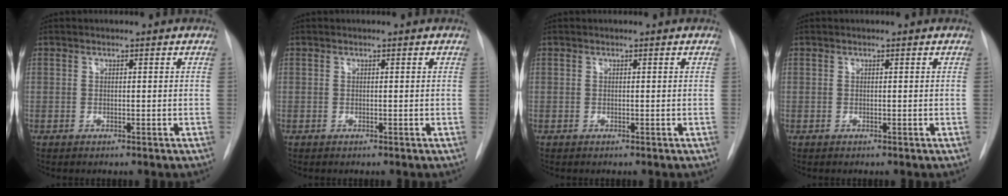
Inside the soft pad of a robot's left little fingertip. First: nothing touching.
{"total": 0.0}
{"total": 0.0}
{"total": 0.0}